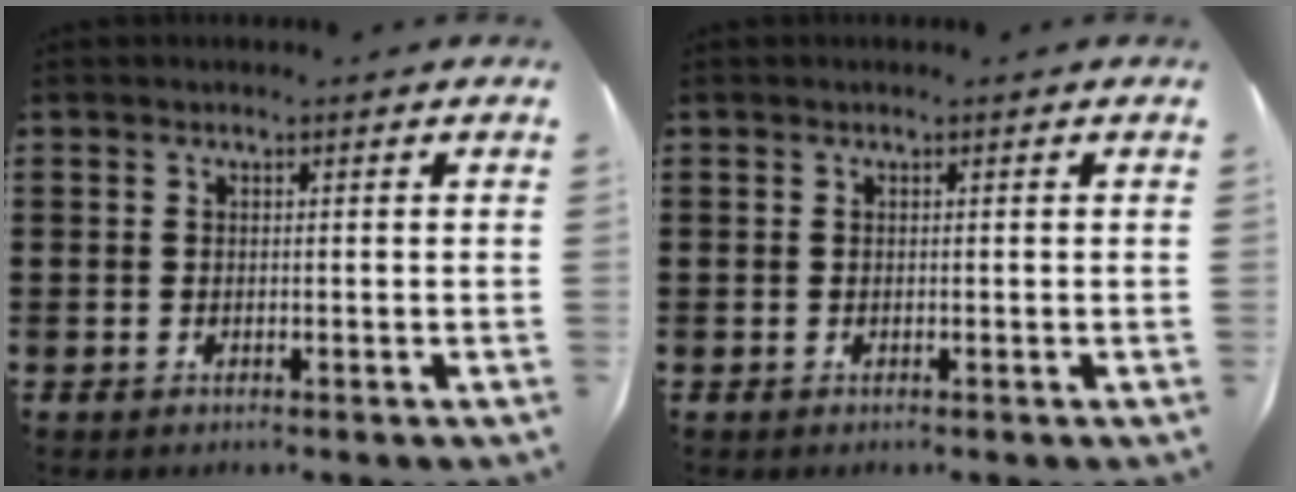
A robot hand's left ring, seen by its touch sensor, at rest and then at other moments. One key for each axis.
{"total": 0.0}